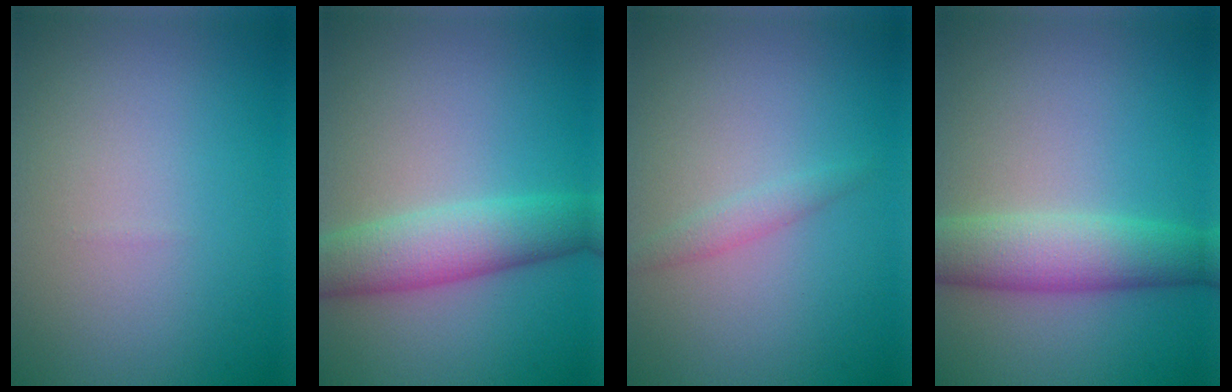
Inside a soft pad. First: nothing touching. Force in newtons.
{"total": 5.3, "press": 5.3, "slide": 0.0}
{"total": 1.2, "press": 1.2, "slide": 0.1}
{"total": 5.5, "press": 5.5, "slide": 0.1}